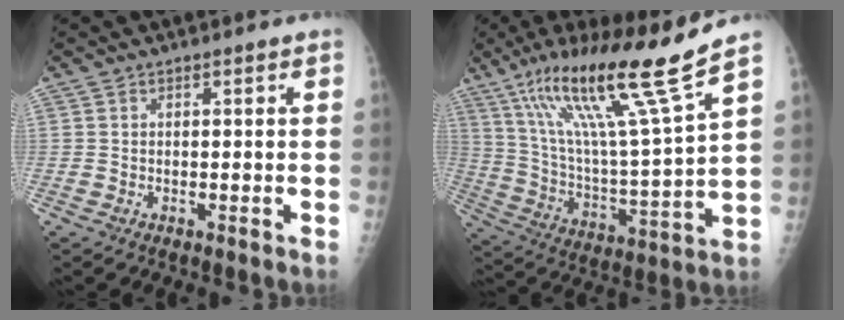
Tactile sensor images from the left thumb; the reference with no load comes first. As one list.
[{"total": 22.0, "force": [14.0, 0.3, 16.9], "torque": [-0.276, -0.059, 0.249]}]